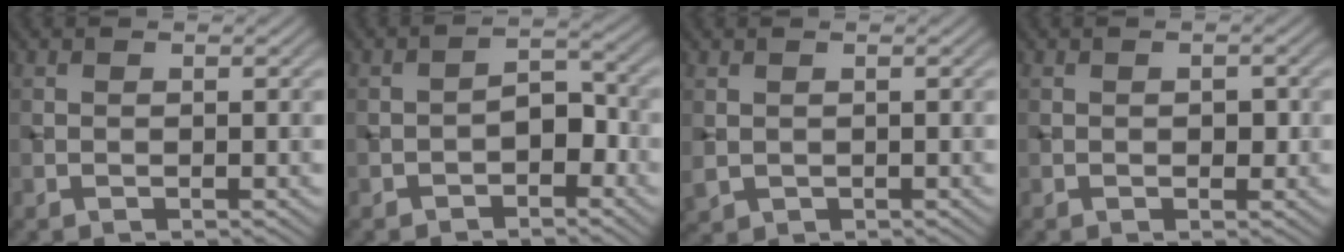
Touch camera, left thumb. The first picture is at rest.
{"total": 3.5, "force": [-1.9, 1.9, 2.2], "torque": [-0.028, 0.015, -0.034]}
{"total": 1.4, "force": [0.1, 1.3, 0.6], "torque": [-0.019, -0.008, 0.007]}
{"total": 1.4, "force": [-0.2, 0.9, 1.1], "torque": [-0.012, -0.001, -0.005]}